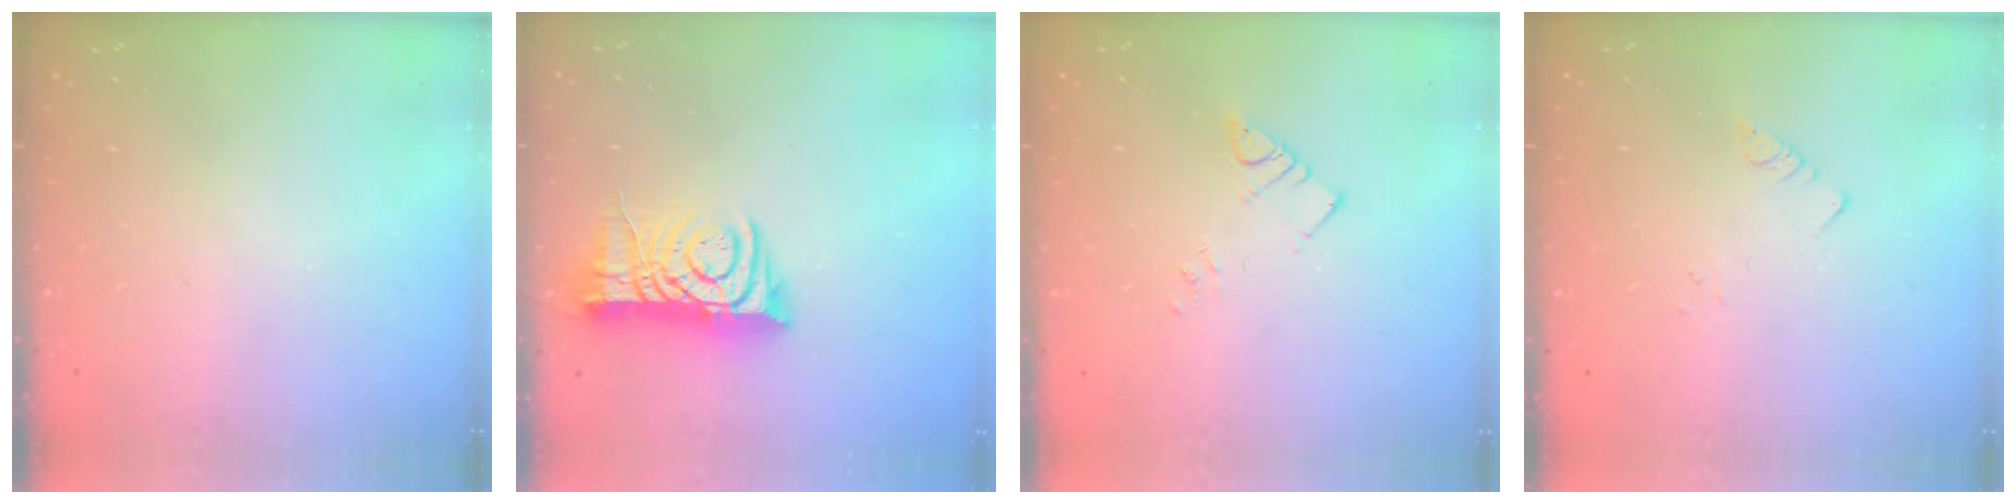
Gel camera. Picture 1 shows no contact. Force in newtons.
{"total": 10.7, "press": 10.6, "slide": 1.2}
{"total": 3.2, "press": 3.2, "slide": 0.4}
{"total": 1.3, "press": 1.2, "slide": 0.1}